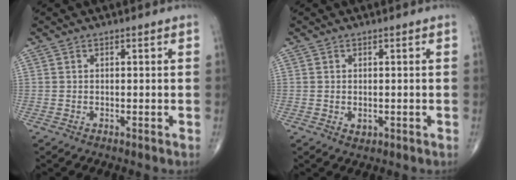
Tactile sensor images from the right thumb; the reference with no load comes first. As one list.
[{"total": 1.3, "force": [-0.2, 1.0, 0.8], "torque": [-0.008, -0.001, 0.002]}]